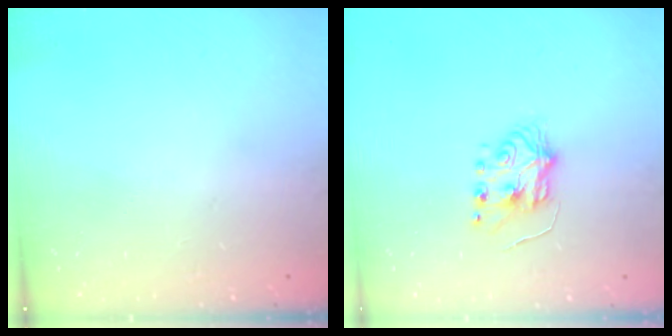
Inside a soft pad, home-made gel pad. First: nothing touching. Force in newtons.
{"total": 5.2, "press": 5.1, "slide": 0.7}